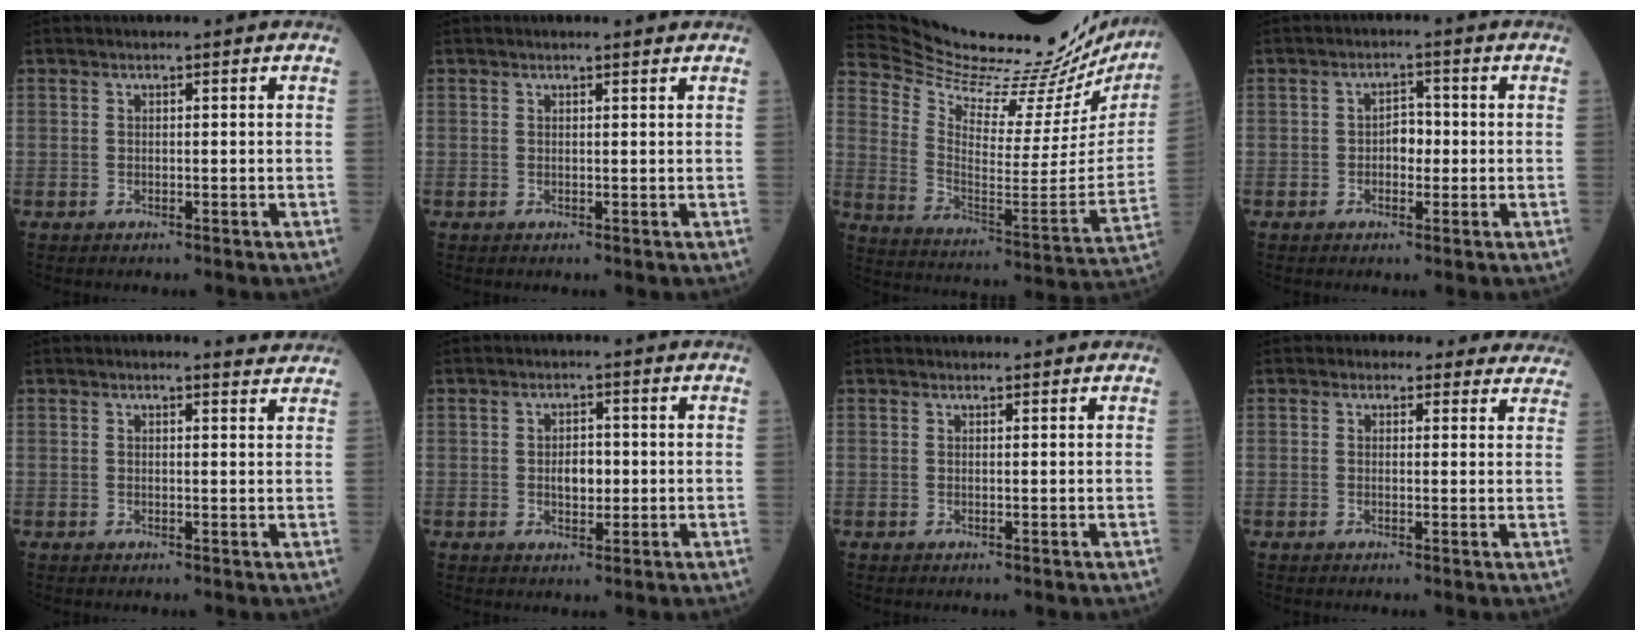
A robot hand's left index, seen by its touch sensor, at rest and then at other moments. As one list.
[{"total": 1.6, "force": [1.6, 0.0, 0.5], "torque": [-0.013, 0.003, 0.018]}, {"total": 30.9, "force": [29.1, 3.5, 9.9], "torque": [-0.174, -0.119, 0.392]}, {"total": 2.7, "force": [-0.3, 1.7, 2.1], "torque": [-0.029, 0.009, -0.008]}, {"total": 2.8, "force": [2.7, 0.3, 0.6], "torque": [-0.016, -0.002, 0.022]}, {"total": 3.1, "force": [0.0, 1.8, 2.5], "torque": [-0.041, 0.001, 0.003]}, {"total": 1.5, "force": [1.4, 0.2, 0.1], "torque": [-0.011, 0.006, 0.021]}, {"total": 8.1, "force": [7.3, 3.6, 0.5], "torque": [0.033, 0.006, 0.052]}]